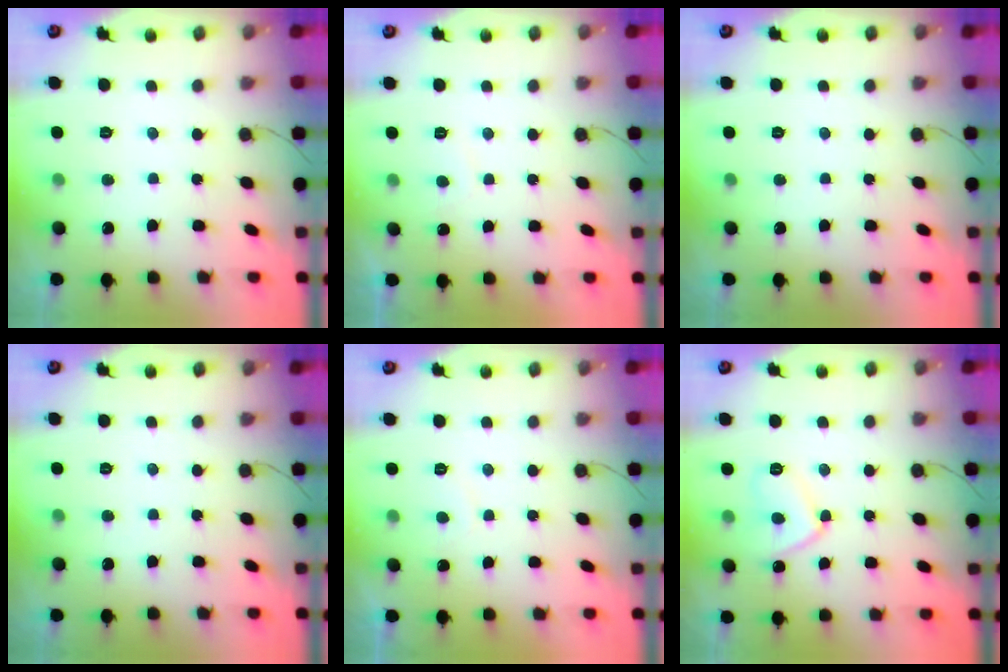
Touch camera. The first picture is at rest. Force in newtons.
{"total": 1.1, "press": 0.9, "slide": 0.6}
{"total": 0.0}
{"total": 0.0}
{"total": 0.9, "press": 0.7, "slide": 0.6}
{"total": 9.1, "press": 9.1, "slide": 0.8}